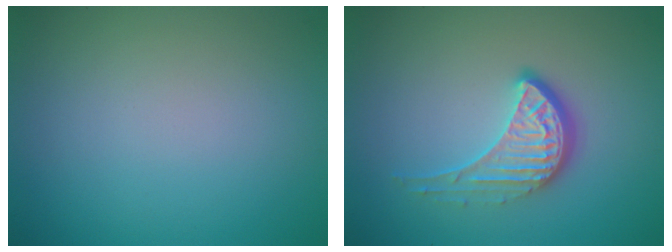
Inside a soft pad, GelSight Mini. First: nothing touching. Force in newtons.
{"total": 4.1, "press": 3.0, "slide": 2.8}